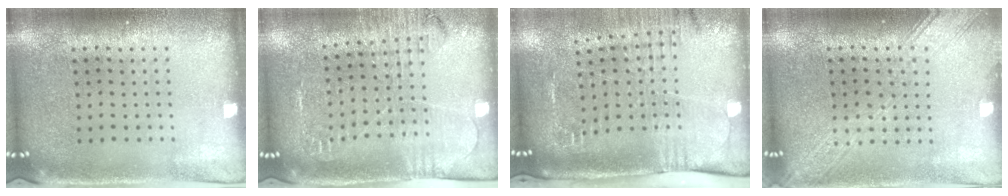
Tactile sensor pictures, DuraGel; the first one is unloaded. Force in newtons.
{"total": 1.9, "press": 1.9, "slide": 0.1}
{"total": 2.6, "press": 2.1, "slide": 1.6}
{"total": 2.0, "press": 2.0, "slide": 0.3}